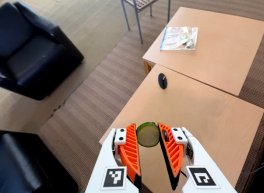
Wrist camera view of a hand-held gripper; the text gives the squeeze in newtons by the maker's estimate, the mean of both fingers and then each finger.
{"total": 8.4, "left": 7.9, "right": 8.9}